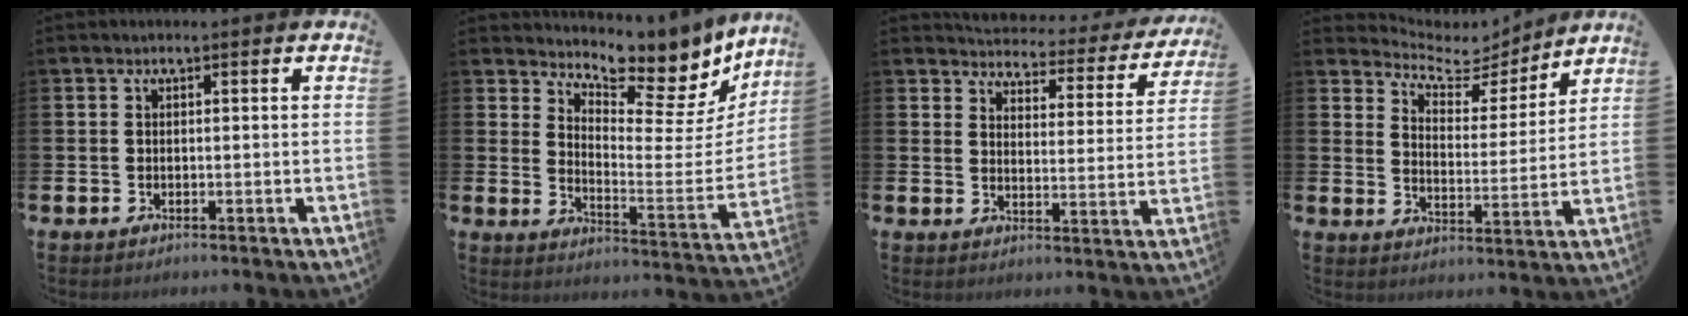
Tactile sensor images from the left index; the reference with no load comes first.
{"total": 8.2, "force": [7.6, 1.9, 2.4], "torque": [-0.050, -0.078, 0.125]}
{"total": 3.7, "force": [3.5, 1.1, 0.6], "torque": [-0.022, -0.037, 0.051]}
{"total": 5.6, "force": [5.2, 1.9, 0.7], "torque": [-0.035, -0.046, 0.084]}